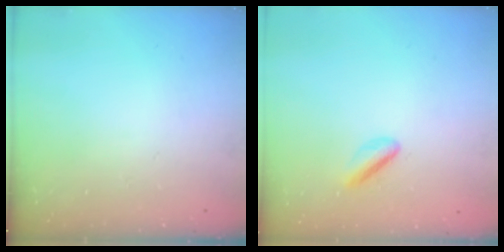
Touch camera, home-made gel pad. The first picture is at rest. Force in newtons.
{"total": 2.7, "press": 2.7, "slide": 0.6}